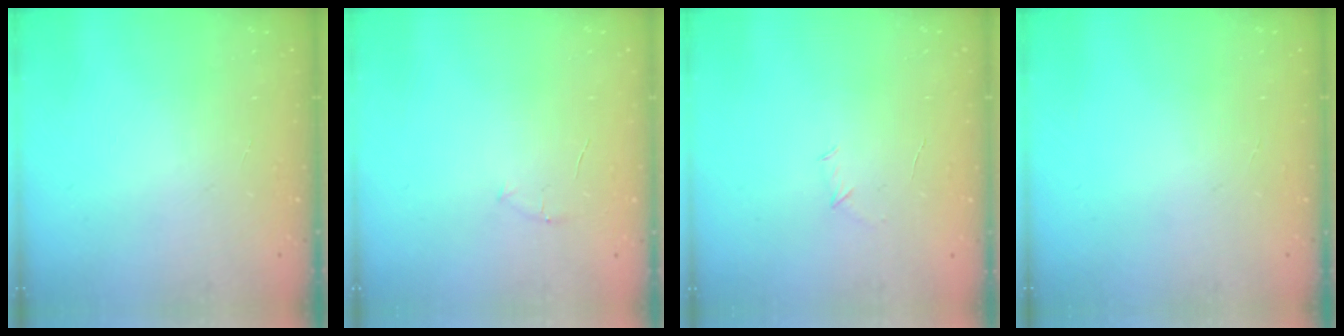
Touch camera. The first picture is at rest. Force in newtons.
{"total": 4.0, "press": 3.8, "slide": 1.2}
{"total": 3.8, "press": 3.6, "slide": 1.0}
{"total": 0.0}